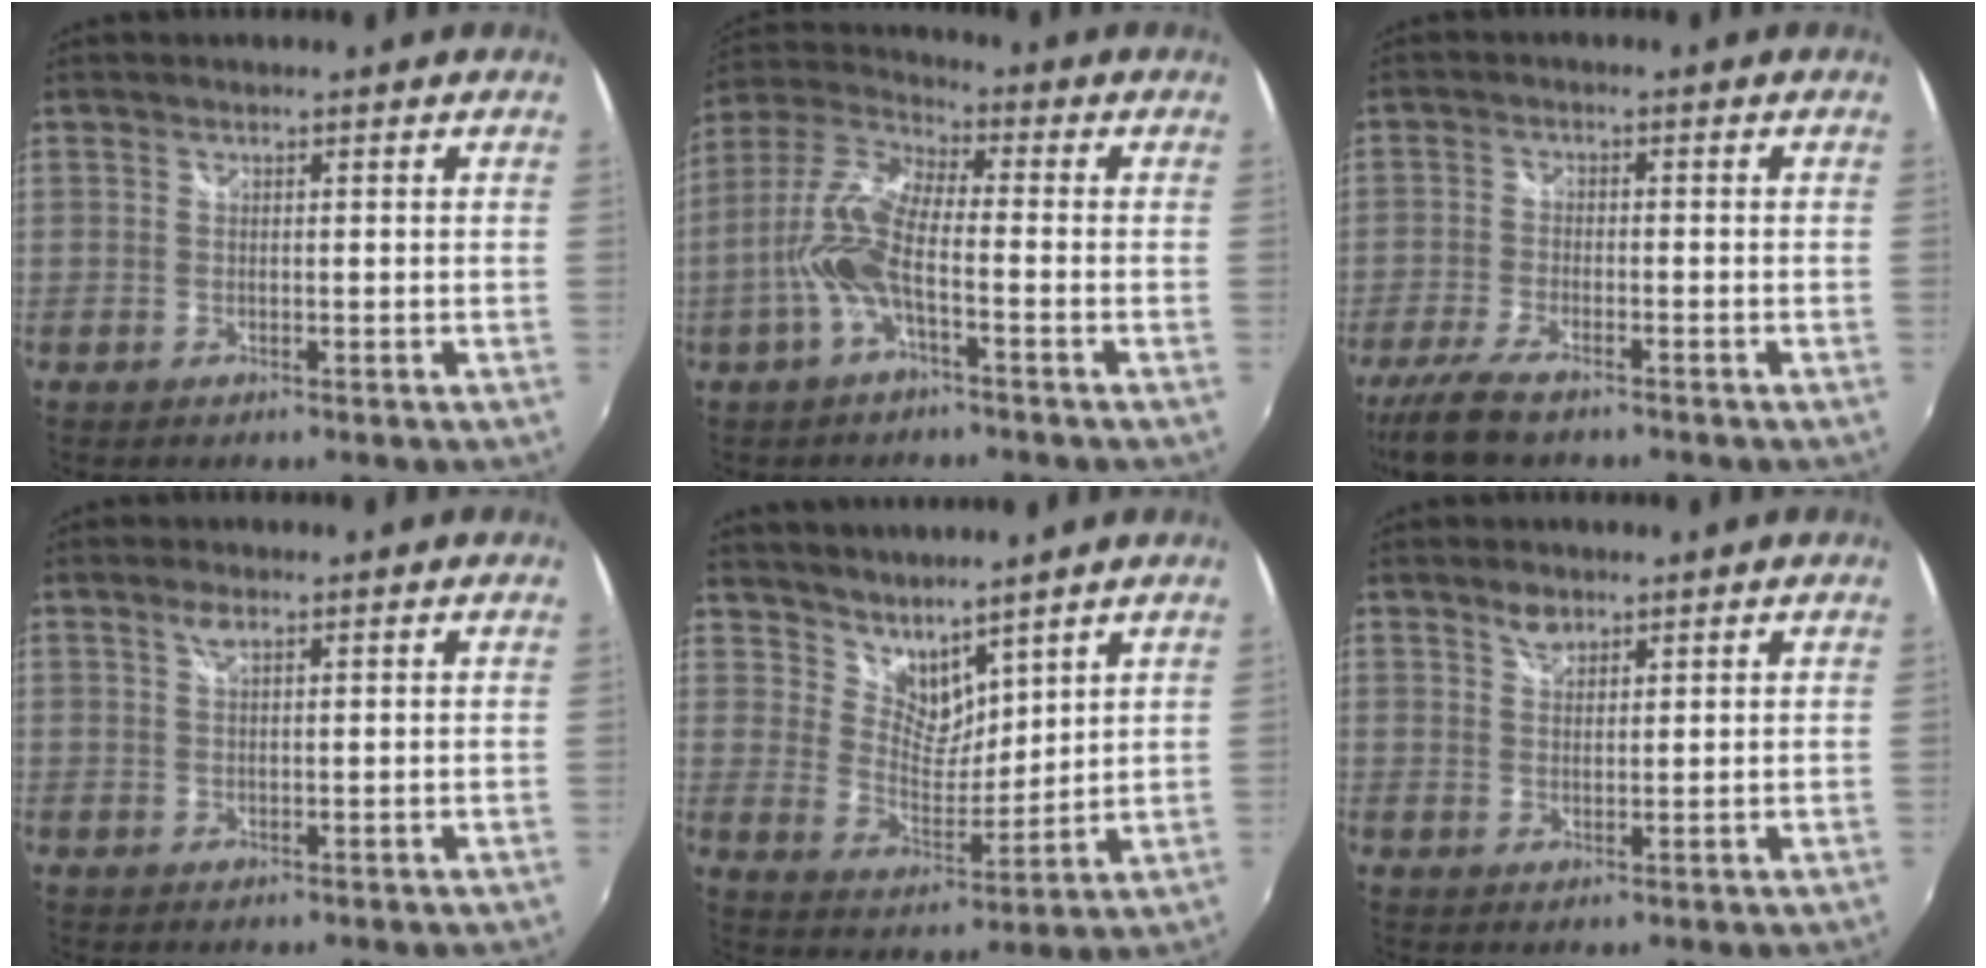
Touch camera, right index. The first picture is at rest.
{"total": 10.4, "force": [-3.2, 2.8, 9.5], "torque": [-0.210, 0.004, -0.065]}
{"total": 8.6, "force": [-6.8, 2.3, 4.7], "torque": [-0.123, -0.024, -0.128]}
{"total": 1.7, "force": [1.0, 0.5, 1.3], "torque": [-0.023, 0.003, 0.016]}
{"total": 8.6, "force": [7.4, 3.3, 2.7], "torque": [-0.044, -0.002, 0.142]}
{"total": 2.6, "force": [2.0, 1.3, 1.1], "torque": [-0.015, 0.003, 0.035]}